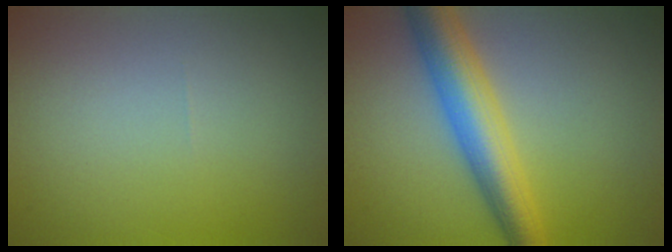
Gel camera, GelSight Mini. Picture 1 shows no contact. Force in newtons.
{"total": 6.4, "press": 6.4, "slide": 0.2}